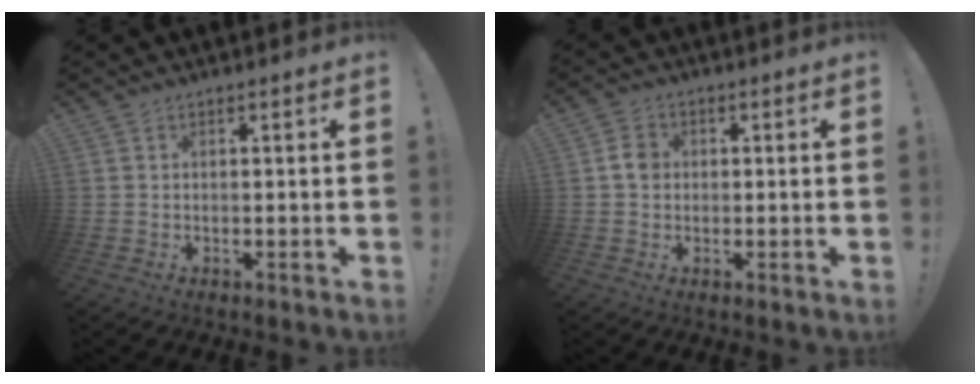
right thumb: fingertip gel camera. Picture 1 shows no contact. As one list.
[{"total": 4.2, "force": [0.1, 3.5, 2.3], "torque": [-0.021, 0.003, 0.001]}]